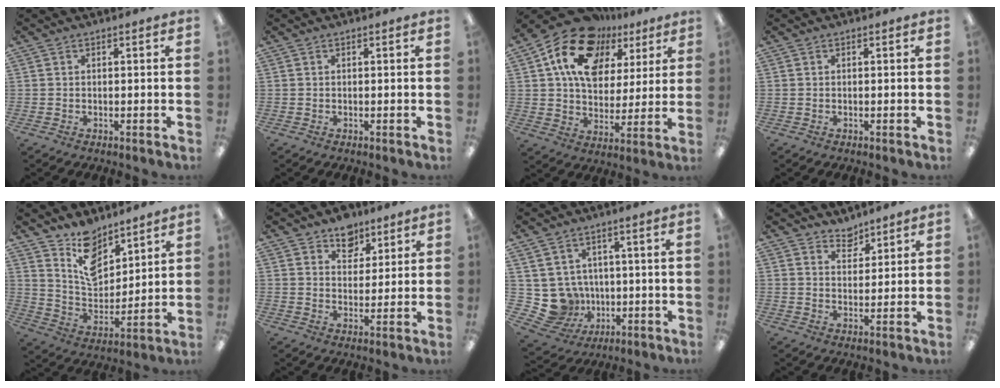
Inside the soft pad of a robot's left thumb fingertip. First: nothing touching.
{"total": 0.0}
{"total": 17.7, "force": [9.9, 12.1, 8.3], "torque": [-0.151, -0.044, 0.181]}
{"total": 0.0}
{"total": 11.7, "force": [8.8, 6.2, 4.6], "torque": [-0.074, -0.062, 0.166]}
{"total": 7.4, "force": [5.4, 4.8, 1.3], "torque": [-0.009, -0.031, 0.098]}
{"total": 8.4, "force": [0.2, 8.2, 1.9], "torque": [-0.085, -0.011, 0.015]}
{"total": 4.4, "force": [4.0, 1.7, 0.2], "torque": [0.002, -0.027, 0.074]}